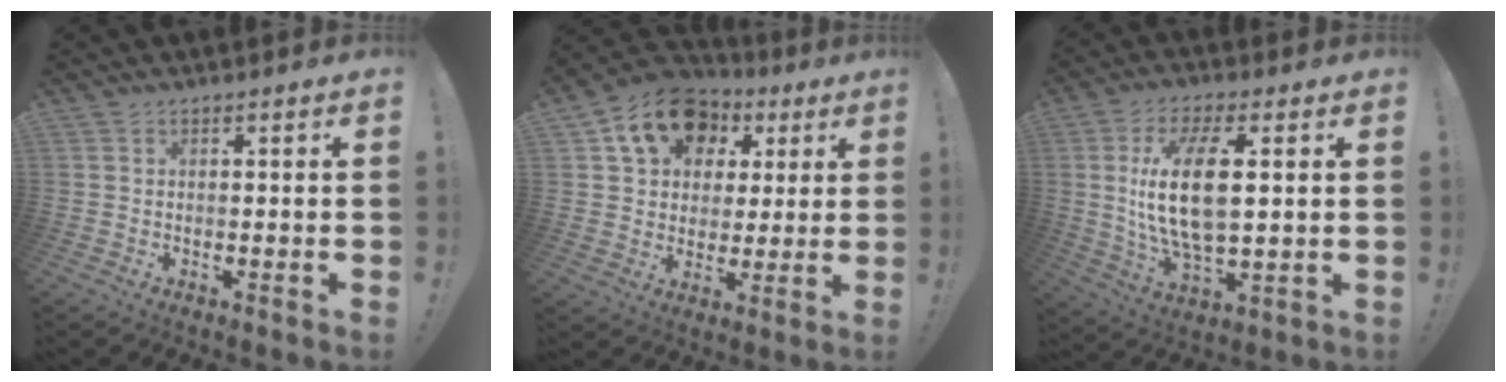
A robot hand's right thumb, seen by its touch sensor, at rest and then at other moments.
{"total": 15.6, "force": [7.2, 11.7, 7.3], "torque": [-0.115, -0.027, 0.135]}
{"total": 16.5, "force": [2.3, 7.3, 14.7], "torque": [-0.285, -0.010, 0.032]}